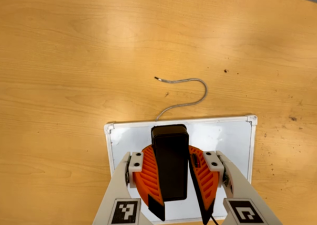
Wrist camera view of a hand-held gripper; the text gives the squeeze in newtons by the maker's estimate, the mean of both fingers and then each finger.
{"total": 10.8, "left": 9.8, "right": 11.9}